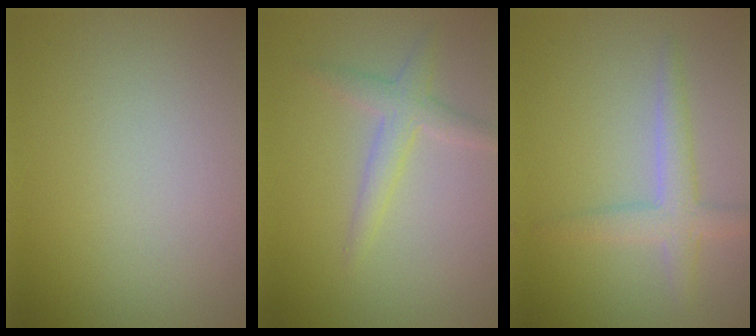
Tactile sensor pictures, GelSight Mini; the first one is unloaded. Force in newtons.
{"total": 2.3, "press": 2.3, "slide": 0.0}
{"total": 2.9, "press": 2.9, "slide": 0.2}